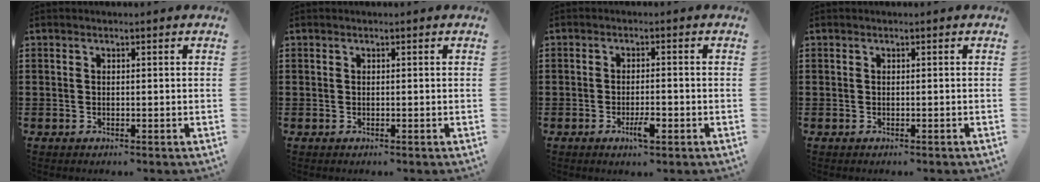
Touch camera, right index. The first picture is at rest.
{"total": 0.0}
{"total": 3.3, "force": [-1.5, 0.9, 2.8], "torque": [-0.052, 0.000, -0.029]}
{"total": 0.0}